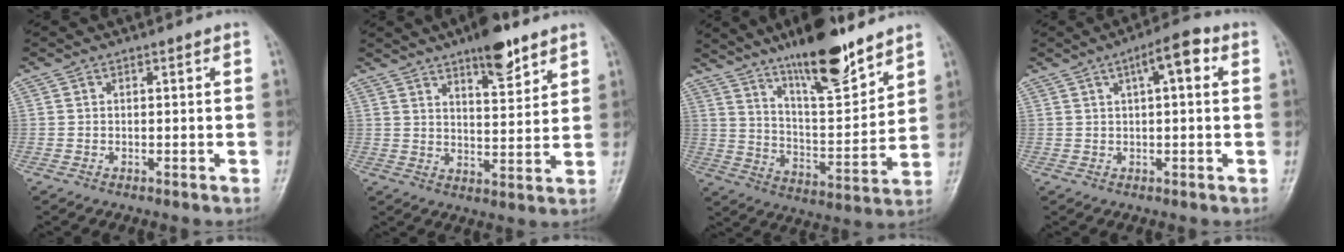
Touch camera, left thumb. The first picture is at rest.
{"total": 9.4, "force": [6.5, 3.0, 6.1], "torque": [-0.072, -0.042, 0.100]}
{"total": 17.5, "force": [12.7, 4.6, 11.1], "torque": [-0.150, -0.080, 0.217]}
{"total": 6.5, "force": [2.3, 2.1, 5.8], "torque": [-0.083, 0.015, 0.029]}